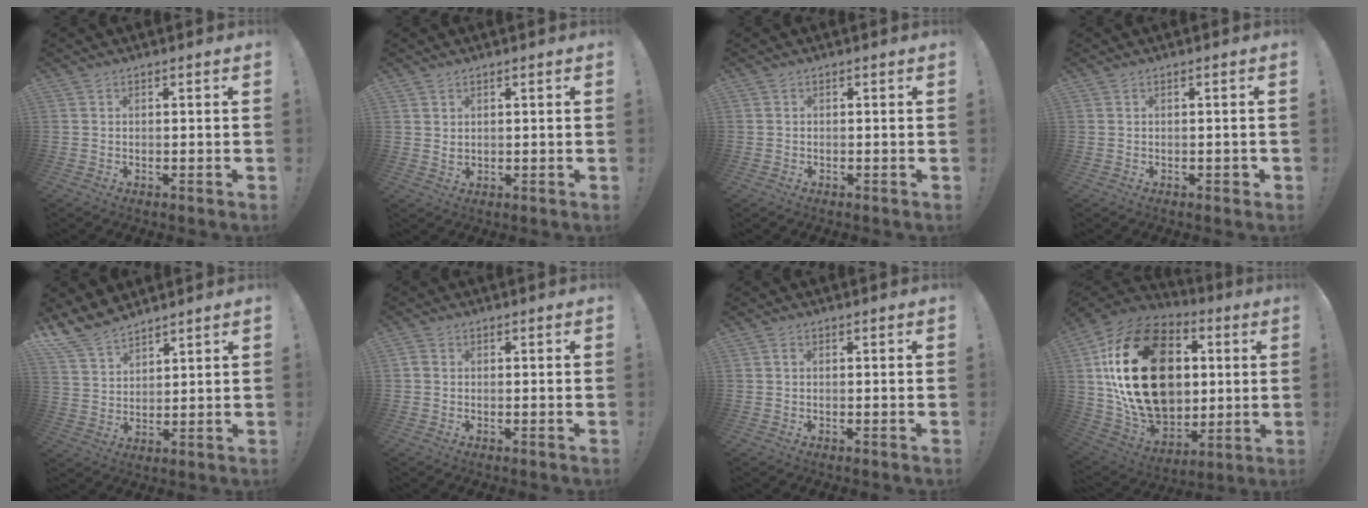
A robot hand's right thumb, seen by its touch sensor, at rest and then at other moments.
{"total": 1.9, "force": [1.2, 1.4, 0.7], "torque": [0.001, -0.008, 0.019]}
{"total": 2.0, "force": [0.2, 2.0, 0.4], "torque": [0.000, -0.004, 0.004]}
{"total": 1.3, "force": [-0.5, 0.9, 0.7], "torque": [-0.010, 0.004, -0.010]}
{"total": 10.0, "force": [8.6, 4.2, 2.8], "torque": [-0.062, -0.058, 0.171]}
{"total": 1.4, "force": [0.0, 1.3, 0.6], "torque": [-0.013, 0.005, 0.001]}
{"total": 1.1, "force": [0.0, 1.0, 0.5], "torque": [-0.010, 0.005, -0.001]}
{"total": 31.9, "force": [5.8, 22.0, 22.4], "torque": [-0.420, -0.009, 0.141]}